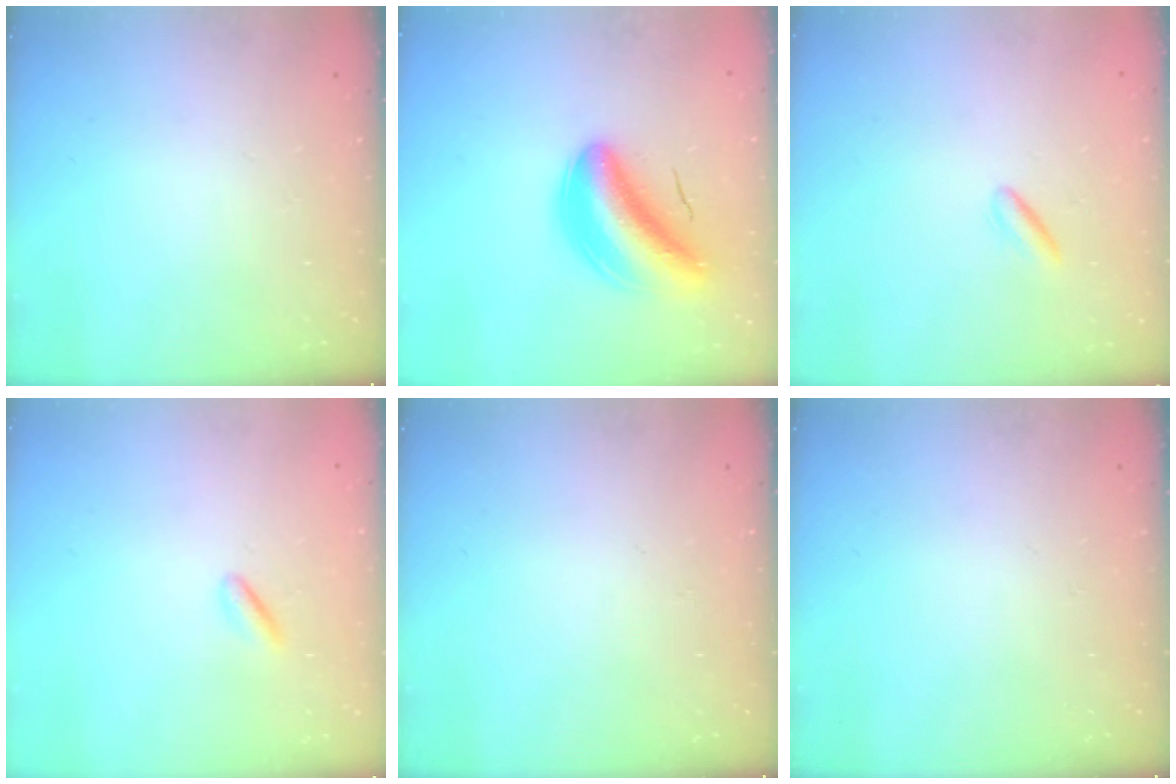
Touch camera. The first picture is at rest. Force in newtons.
{"total": 8.5, "press": 8.0, "slide": 2.8}
{"total": 2.2, "press": 2.0, "slide": 0.9}
{"total": 2.5, "press": 2.3, "slide": 1.0}
{"total": 0.0}
{"total": 0.0}